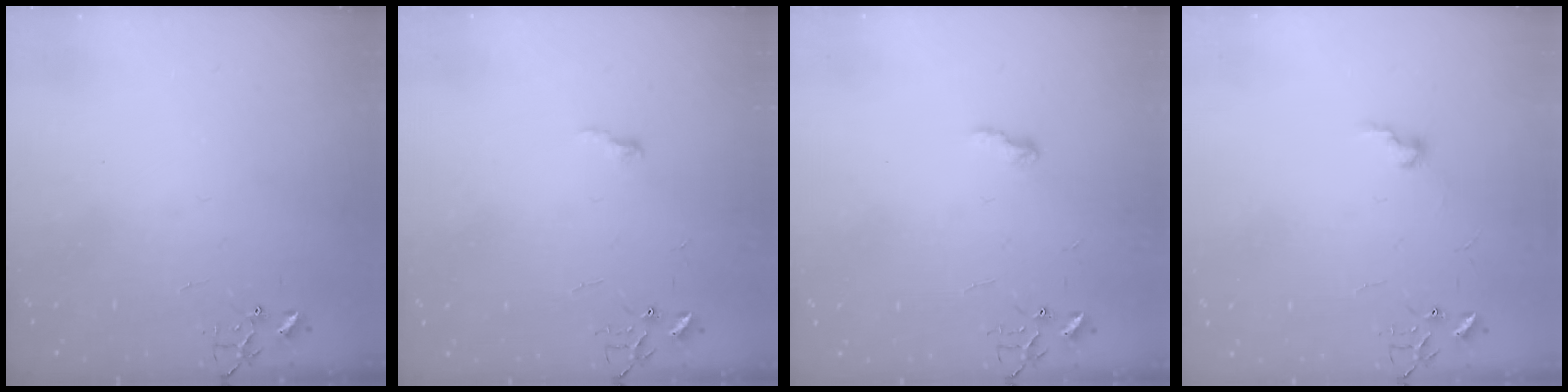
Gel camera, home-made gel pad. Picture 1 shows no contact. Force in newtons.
{"total": 3.3, "press": 3.3, "slide": 0.4}
{"total": 5.5, "press": 5.5, "slide": 0.7}
{"total": 6.8, "press": 6.8, "slide": 0.8}